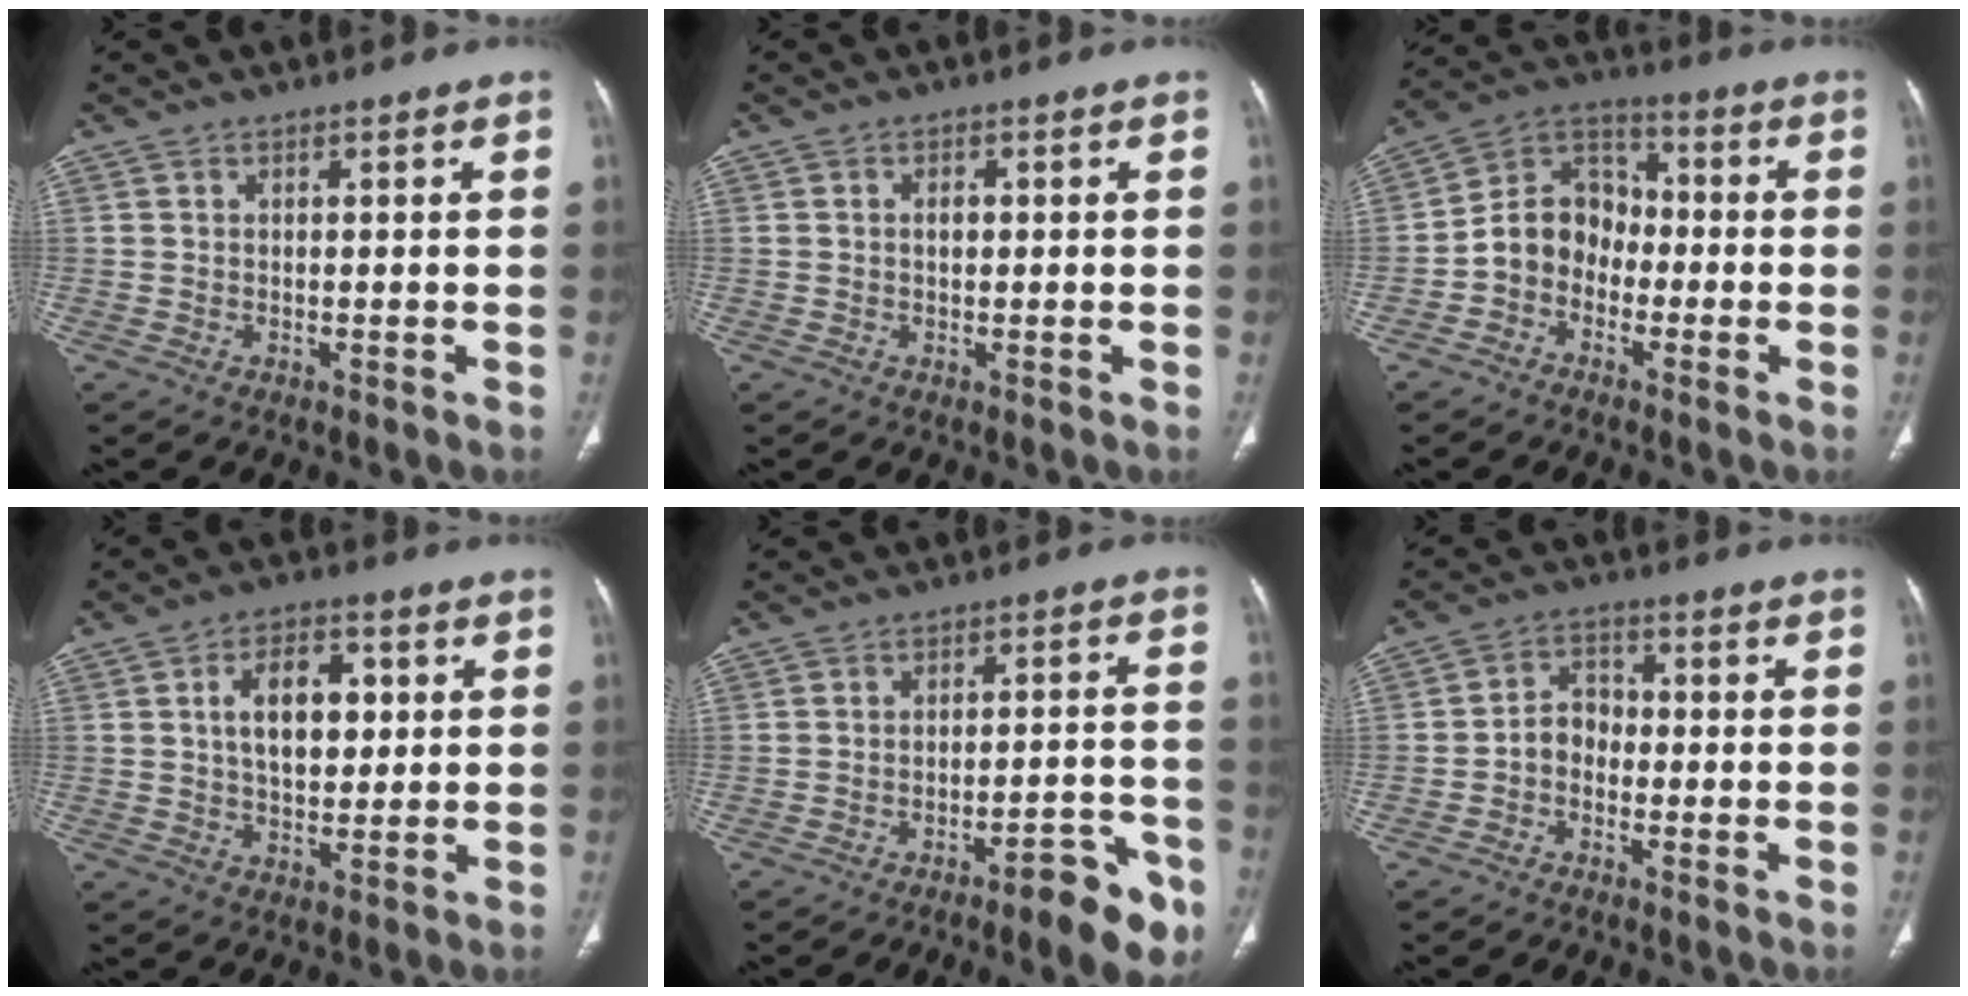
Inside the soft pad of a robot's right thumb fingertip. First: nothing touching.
{"total": 1.5, "force": [0.1, 1.0, 1.1], "torque": [-0.016, 0.004, 0.002]}
{"total": 9.7, "force": [-2.7, 8.1, 4.6], "torque": [-0.053, 0.046, -0.064]}
{"total": 9.8, "force": [1.9, 5.9, 7.6], "torque": [-0.098, 0.004, 0.032]}
{"total": 9.9, "force": [-6.0, 2.7, 7.4], "torque": [-0.082, 0.039, -0.078]}
{"total": 4.6, "force": [-1.6, 3.5, 2.4], "torque": [-0.024, 0.025, -0.041]}